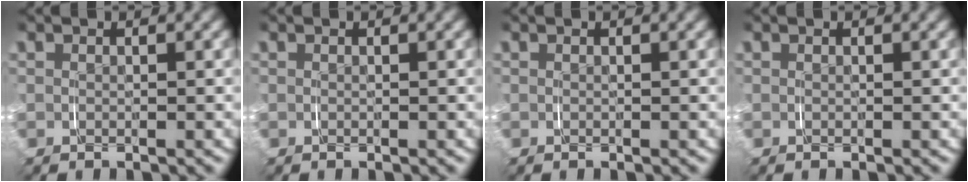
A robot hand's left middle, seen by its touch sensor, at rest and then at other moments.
{"total": 0.0}
{"total": 0.0}
{"total": 0.0}